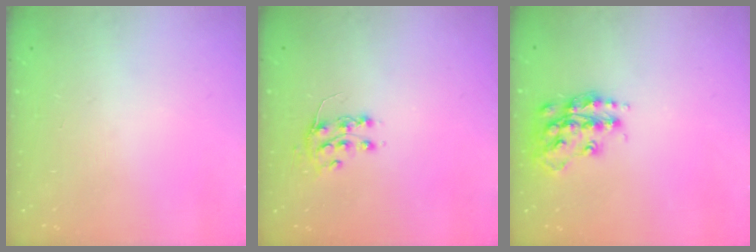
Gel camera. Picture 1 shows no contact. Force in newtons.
{"total": 7.3, "press": 7.3, "slide": 0.4}
{"total": 14.7, "press": 14.7, "slide": 0.9}